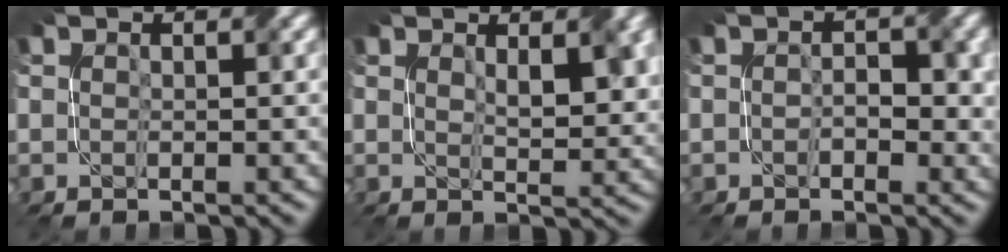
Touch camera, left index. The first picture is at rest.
{"total": 3.0, "force": [1.5, 0.9, 2.5], "torque": [-0.038, 0.000, 0.035]}
{"total": 2.4, "force": [-0.1, 1.5, 1.8], "torque": [-0.023, 0.001, 0.004]}